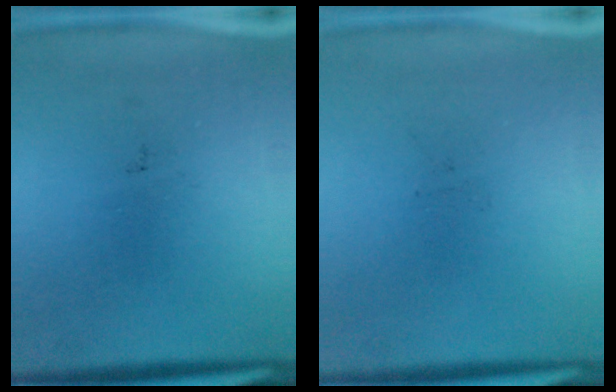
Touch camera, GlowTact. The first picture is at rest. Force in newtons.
{"total": 0.0}